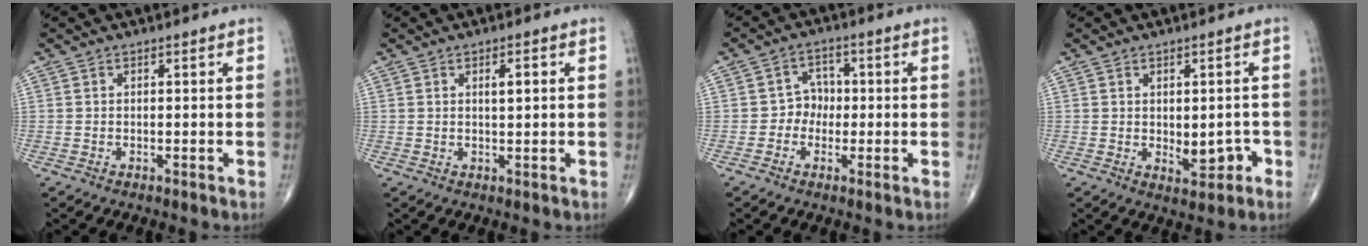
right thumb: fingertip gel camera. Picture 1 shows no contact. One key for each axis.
{"total": 2.5, "fx": 0.7, "fy": 0.7, "fz": 2.3, "tx": -0.035, "ty": -0.001, "tz": 0.010}
{"total": 3.9, "fx": -0.7, "fy": 3.5, "fz": 1.6, "tx": 0.005, "ty": 0.013, "tz": -0.022}
{"total": 5.3, "fx": -1.0, "fy": 3.1, "fz": 4.2, "tx": -0.032, "ty": 0.006, "tz": -0.003}